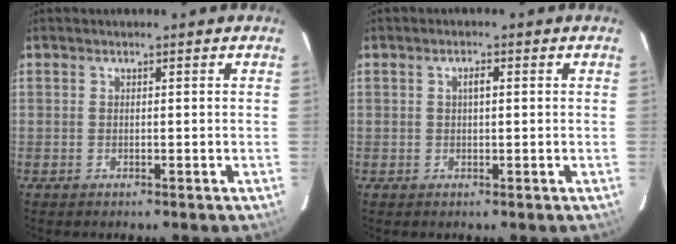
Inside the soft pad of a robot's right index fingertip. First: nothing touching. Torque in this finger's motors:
{"motor_torque": [0.09, -0.02, 0.05, 0.03]}